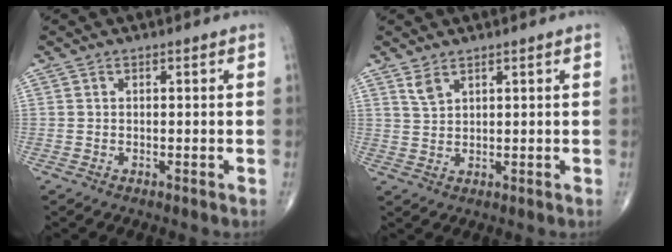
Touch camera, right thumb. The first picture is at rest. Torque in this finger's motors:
{"motor_torque": [-0.14, 0.14, -0.01, 0.15, 0.00]}